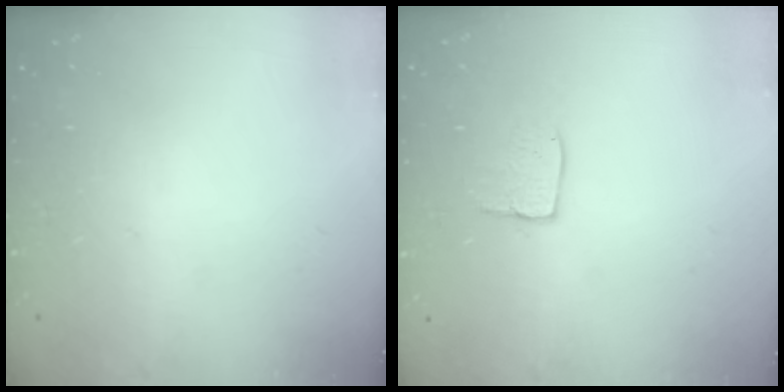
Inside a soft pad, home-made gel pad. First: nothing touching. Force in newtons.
{"total": 6.3, "press": 6.3, "slide": 0.2}